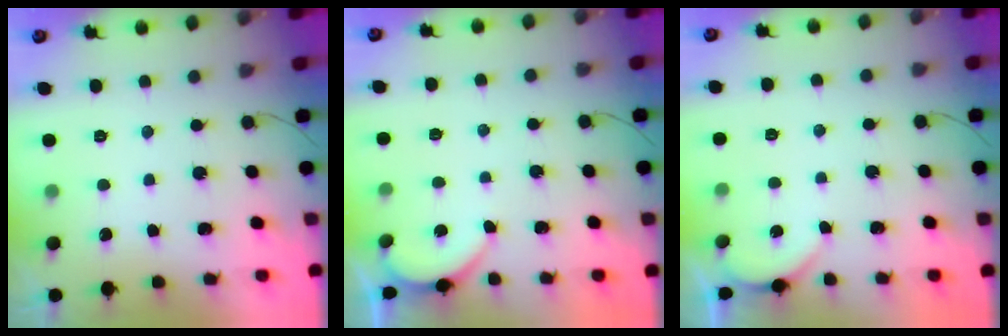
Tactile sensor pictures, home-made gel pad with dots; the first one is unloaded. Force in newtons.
{"total": 2.8, "press": 2.8, "slide": 0.3}
{"total": 2.6, "press": 2.5, "slide": 0.5}